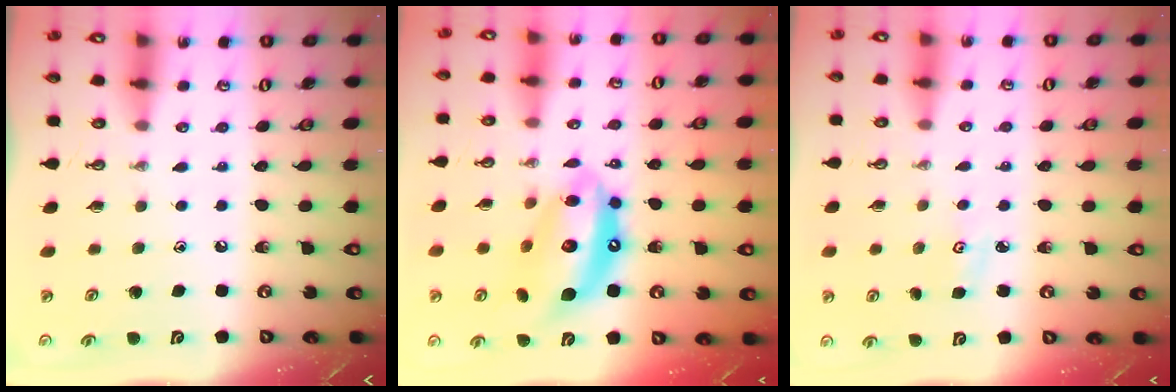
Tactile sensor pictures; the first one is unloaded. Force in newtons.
{"total": 15.9, "press": 15.8, "slide": 1.6}
{"total": 2.8, "press": 2.7, "slide": 0.4}